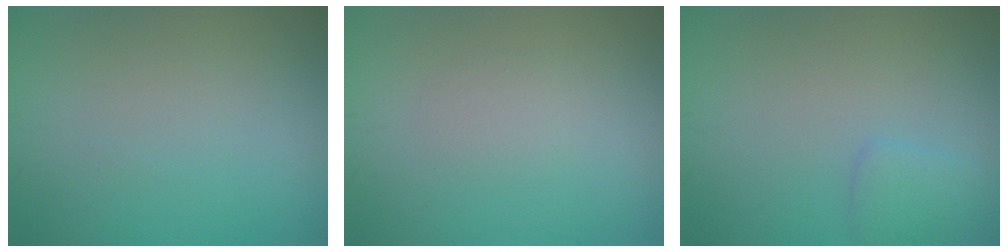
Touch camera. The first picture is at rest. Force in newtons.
{"total": 1.1, "press": 1.1, "slide": 0.1}
{"total": 1.6, "press": 1.6, "slide": 0.1}